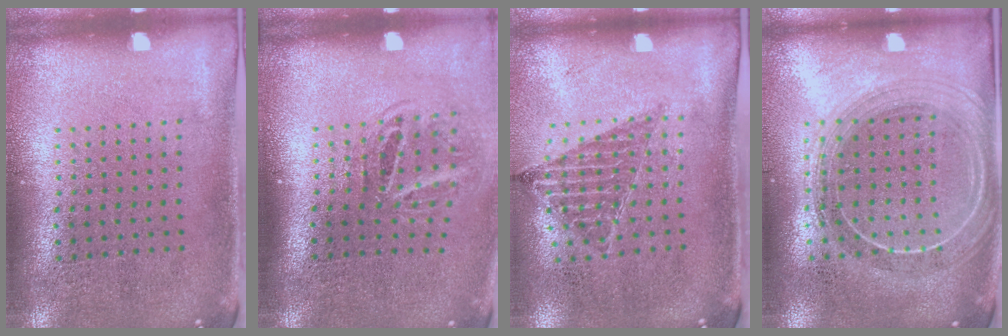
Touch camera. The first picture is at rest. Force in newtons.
{"total": 1.9, "press": 1.2, "slide": 1.5}
{"total": 0.9, "press": 0.9, "slide": 0.1}
{"total": 2.0, "press": 1.7, "slide": 0.9}